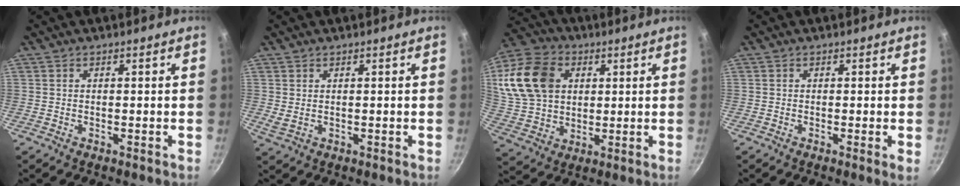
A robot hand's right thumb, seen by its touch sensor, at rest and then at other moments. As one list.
[{"total": 1.5, "force": [0.7, 0.7, 1.1], "torque": [-0.021, -0.004, 0.017]}, {"total": 18.0, "force": [4.6, 13.6, 10.9], "torque": [-0.198, 0.005, 0.088]}, {"total": 1.1, "force": [0.0, -0.2, 1.1], "torque": [-0.016, -0.007, -0.005]}]